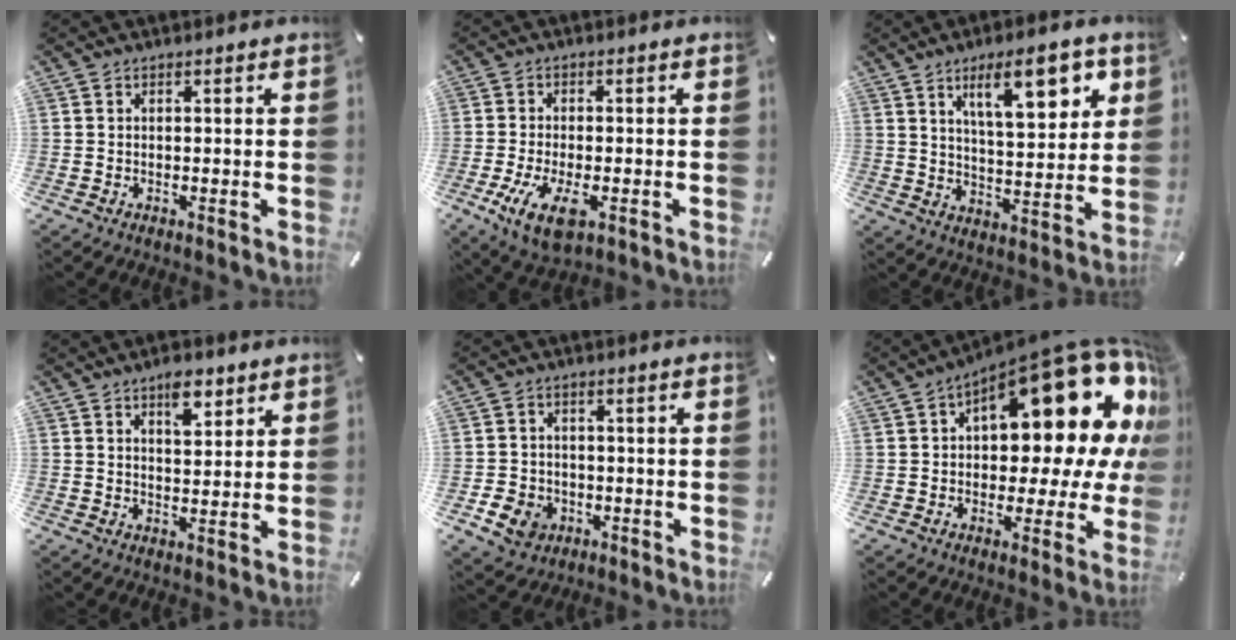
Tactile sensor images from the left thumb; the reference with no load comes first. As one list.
[{"total": 8.4, "force": [-3.3, 3.3, 7.0], "torque": [-0.146, -0.012, -0.057]}, {"total": 14.5, "force": [7.5, 5.4, 11.1], "torque": [-0.167, -0.023, 0.120]}, {"total": 6.3, "force": [4.1, 3.1, 3.6], "torque": [-0.041, -0.020, 0.066]}, {"total": 6.6, "force": [-2.5, 5.6, 2.3], "torque": [-0.044, 0.009, -0.046]}, {"total": 24.6, "force": [10.3, 11.3, 19.3], "torque": [-0.246, -0.087, 0.173]}]